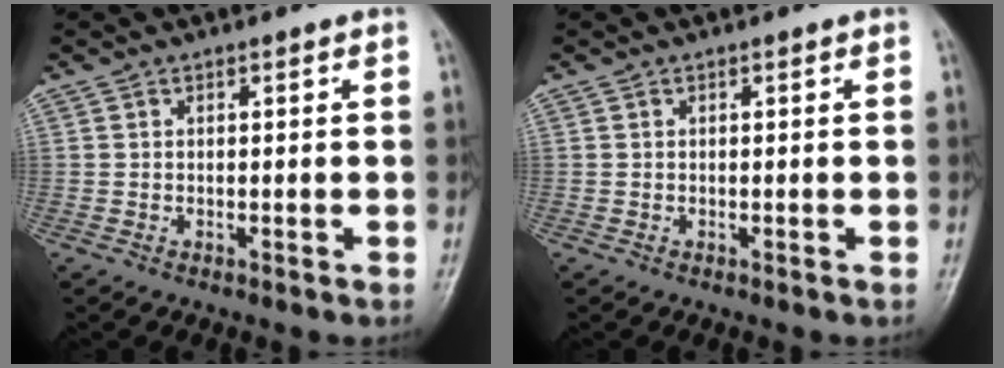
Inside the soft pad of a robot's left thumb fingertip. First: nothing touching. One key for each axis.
{"total": 0.0}